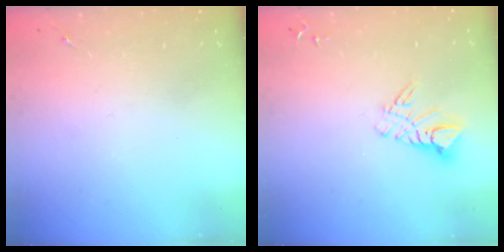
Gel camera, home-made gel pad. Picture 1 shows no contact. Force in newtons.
{"total": 8.9, "press": 8.8, "slide": 0.9}